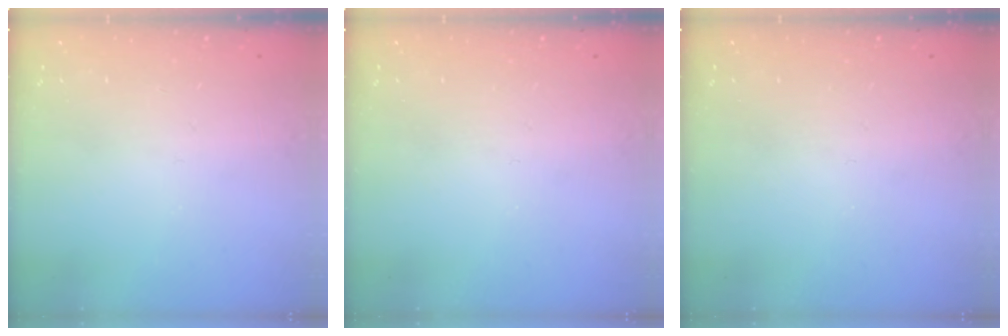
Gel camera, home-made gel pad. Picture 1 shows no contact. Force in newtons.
{"total": 0.0}
{"total": 0.0}